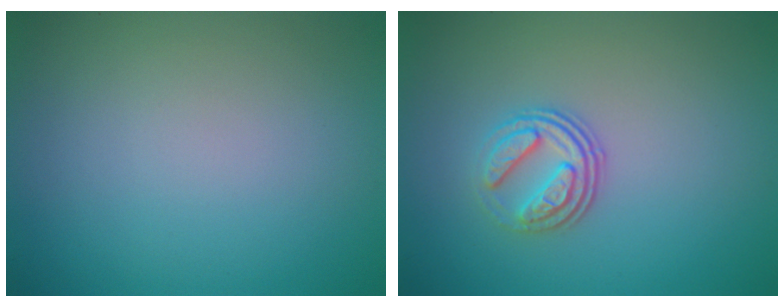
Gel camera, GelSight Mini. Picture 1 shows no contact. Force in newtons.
{"total": 3.1, "press": 2.4, "slide": 1.9}